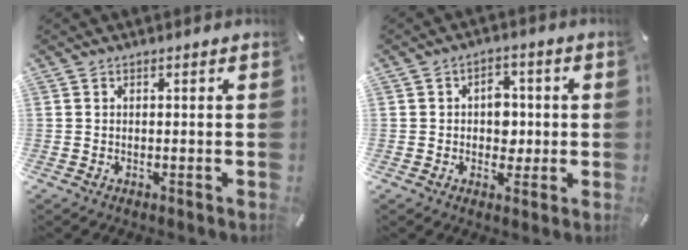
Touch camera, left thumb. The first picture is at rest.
{"total": 5.8, "force": [0.0, 4.8, 3.2], "torque": [-0.034, 0.001, -0.006]}